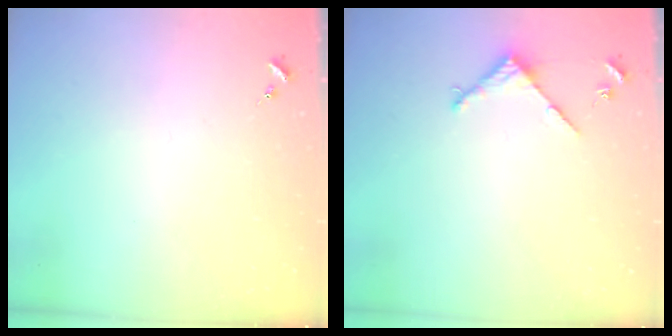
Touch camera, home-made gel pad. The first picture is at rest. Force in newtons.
{"total": 3.4, "press": 3.4, "slide": 0.4}